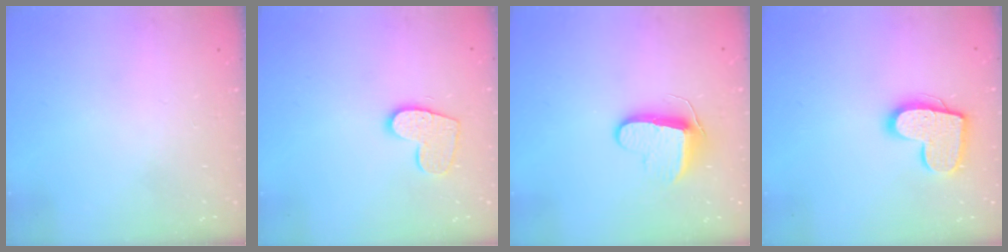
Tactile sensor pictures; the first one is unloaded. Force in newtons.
{"total": 10.6, "press": 10.5, "slide": 0.8}
{"total": 9.9, "press": 9.9, "slide": 0.2}
{"total": 13.9, "press": 13.9, "slide": 0.9}